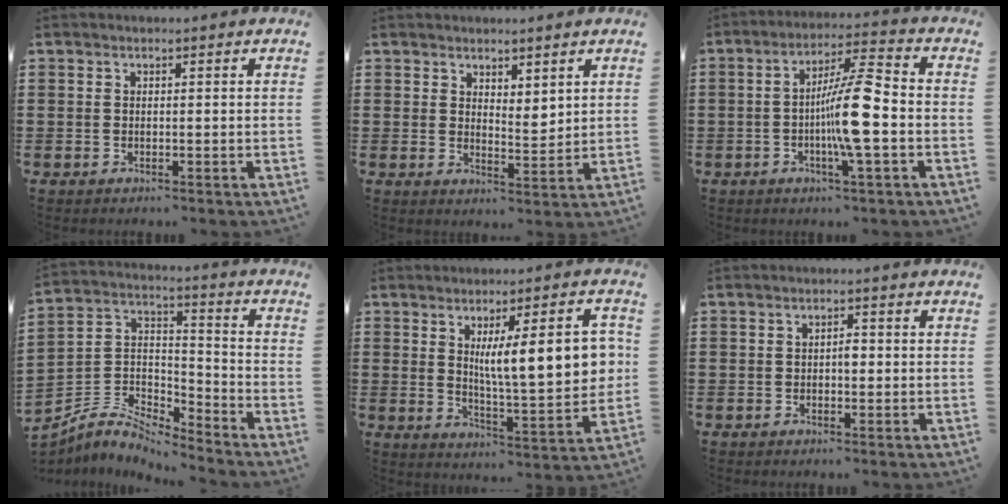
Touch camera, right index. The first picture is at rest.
{"total": 3.0, "force": [2.7, 1.2, 0.5], "torque": [-0.008, -0.003, 0.050]}
{"total": 10.5, "force": [-1.8, 1.1, 10.3], "torque": [-0.194, -0.006, -0.040]}
{"total": 5.2, "force": [-4.9, 1.5, 1.0], "torque": [-0.040, -0.005, -0.105]}
{"total": 11.9, "force": [2.6, 2.6, 11.3], "torque": [-0.175, -0.004, 0.038]}
{"total": 1.5, "force": [-0.2, 0.6, 1.4], "torque": [-0.025, 0.001, -0.004]}